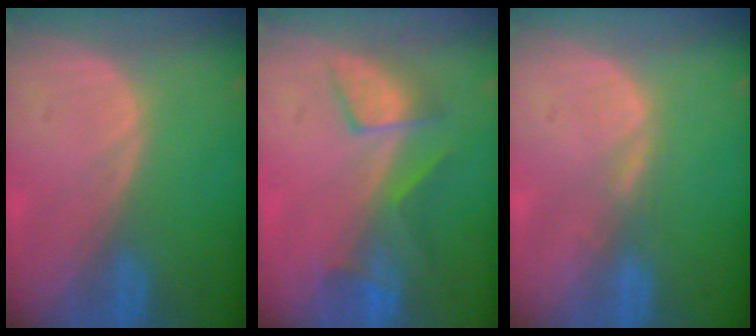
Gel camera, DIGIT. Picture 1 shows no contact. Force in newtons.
{"total": 5.5, "press": 5.4, "slide": 1.1}
{"total": 1.3, "press": 1.3, "slide": 0.2}